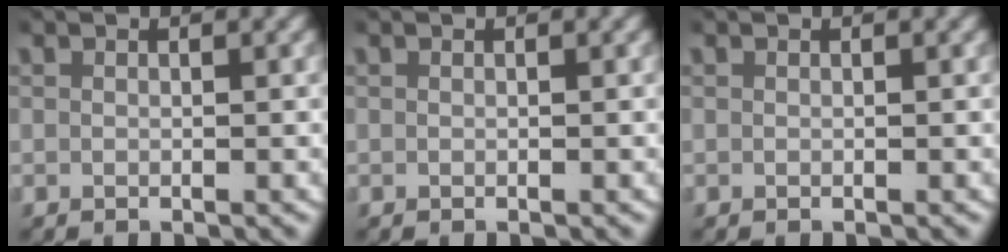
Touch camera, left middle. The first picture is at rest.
{"total": 0.0}
{"total": 0.0}